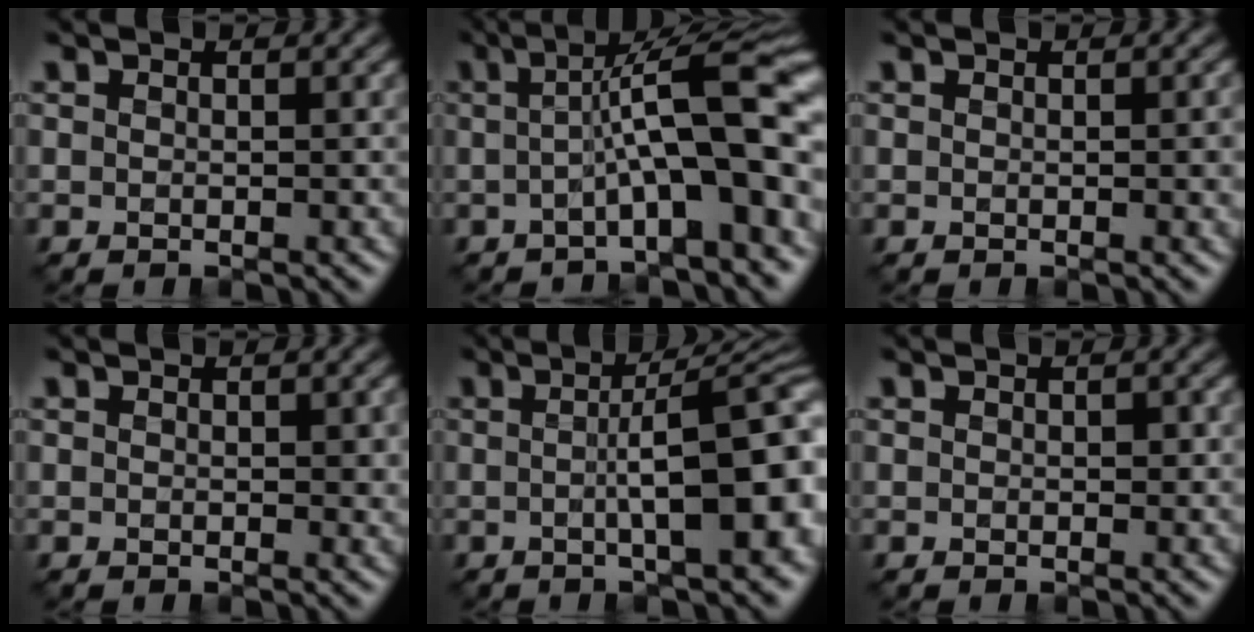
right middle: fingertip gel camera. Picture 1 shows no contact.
{"total": 10.4, "force": [-0.6, 2.2, 10.2], "torque": [-0.137, 0.026, -0.019]}
{"total": 0.9, "force": [0.1, 0.3, 0.9], "torque": [-0.014, -0.002, 0.003]}
{"total": 1.3, "force": [0.4, 0.8, 1.0], "torque": [-0.014, -0.003, 0.010]}
{"total": 10.1, "force": [-0.3, 2.8, 9.7], "torque": [-0.105, 0.011, -0.007]}
{"total": 0.8, "force": [0.1, 0.5, 0.5], "torque": [-0.011, -0.003, 0.004]}